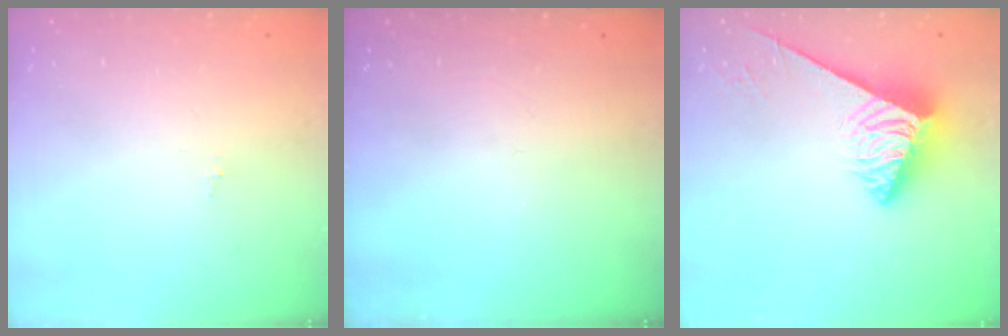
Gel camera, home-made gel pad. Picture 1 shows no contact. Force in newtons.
{"total": 0.0}
{"total": 5.2, "press": 5.1, "slide": 0.5}